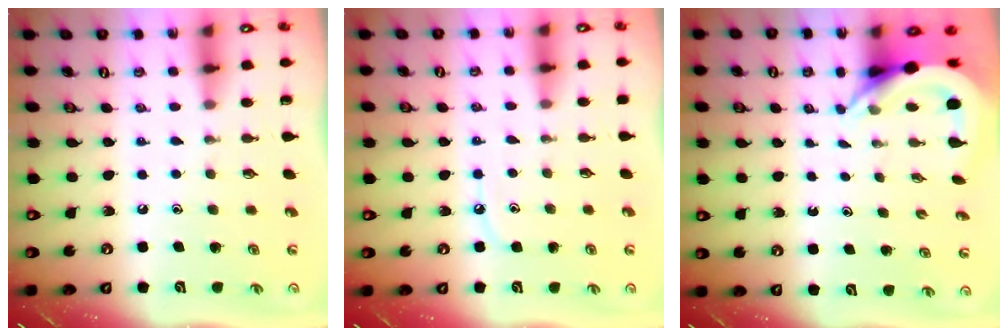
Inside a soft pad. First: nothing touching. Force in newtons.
{"total": 5.8, "press": 5.8, "slide": 0.3}
{"total": 5.7, "press": 5.7, "slide": 0.6}